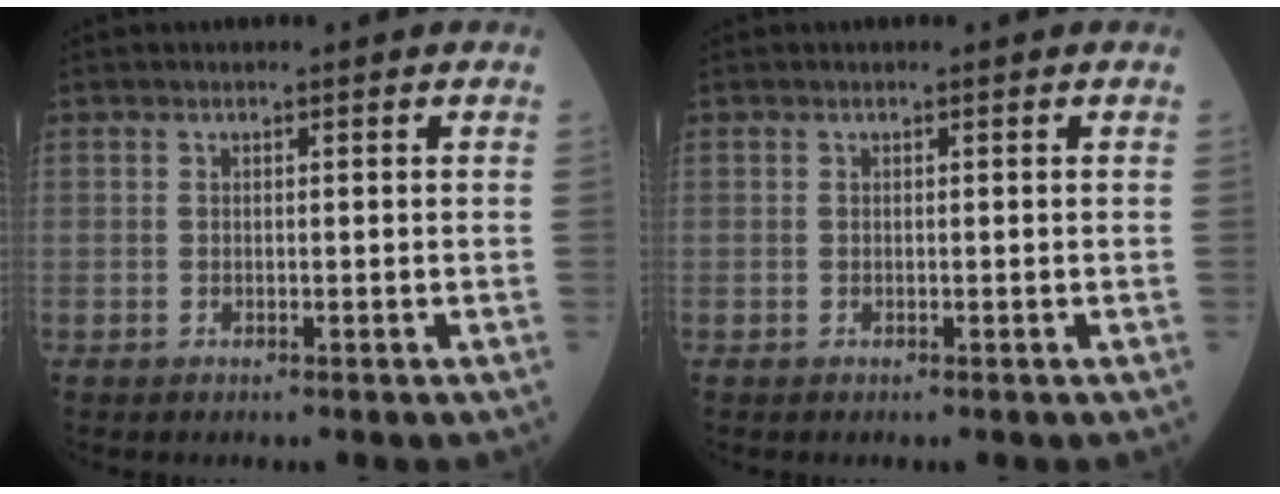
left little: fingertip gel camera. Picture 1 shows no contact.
{"total": 0.0}